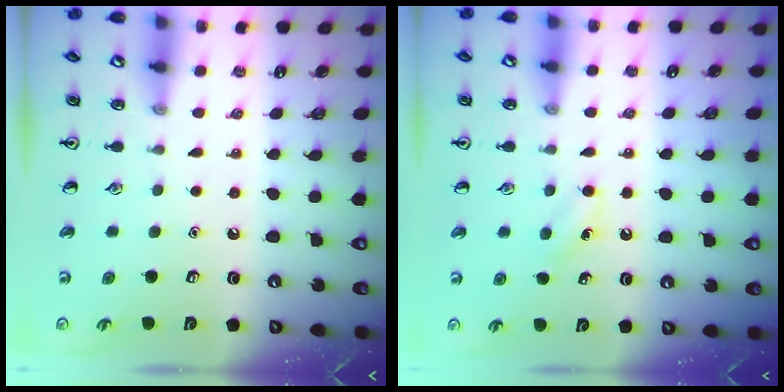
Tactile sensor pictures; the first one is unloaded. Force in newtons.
{"total": 5.7, "press": 5.6, "slide": 1.4}